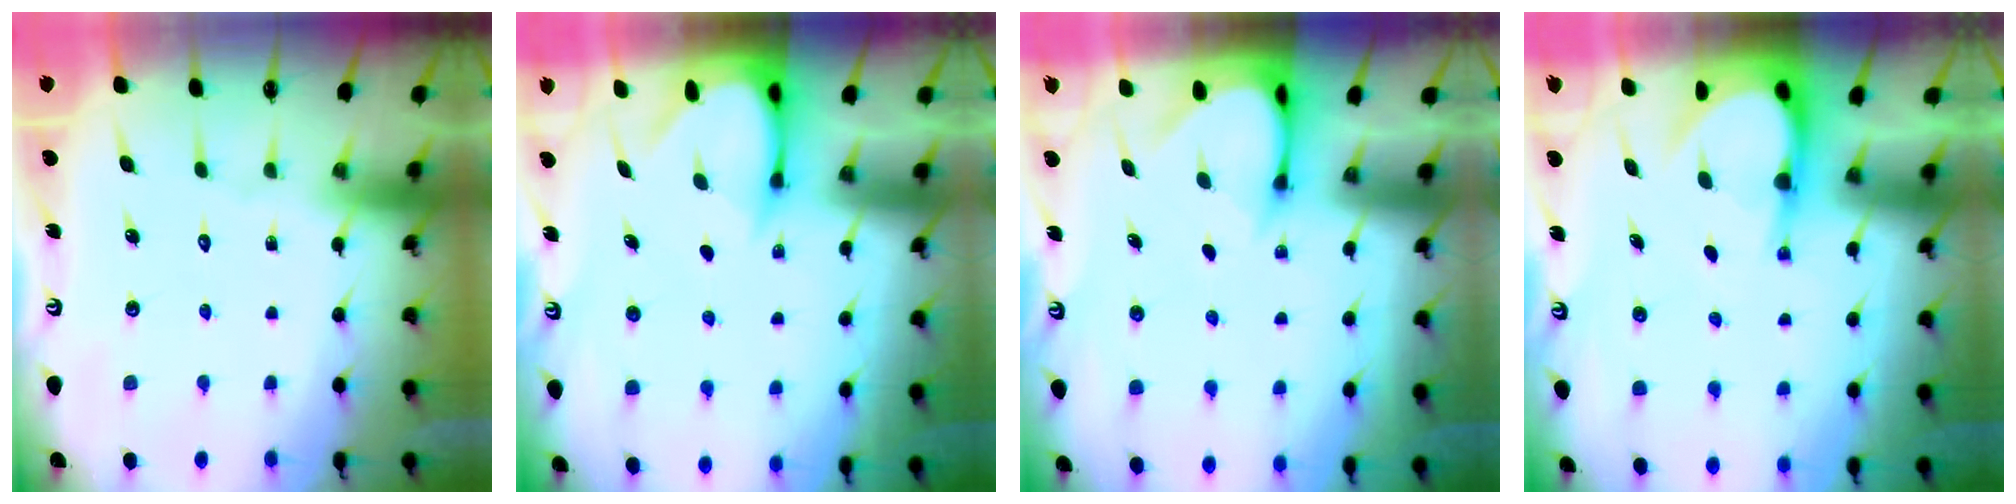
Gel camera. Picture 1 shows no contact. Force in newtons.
{"total": 3.2, "press": 3.2, "slide": 0.3}
{"total": 3.1, "press": 3.1, "slide": 0.3}
{"total": 5.8, "press": 5.8, "slide": 0.8}